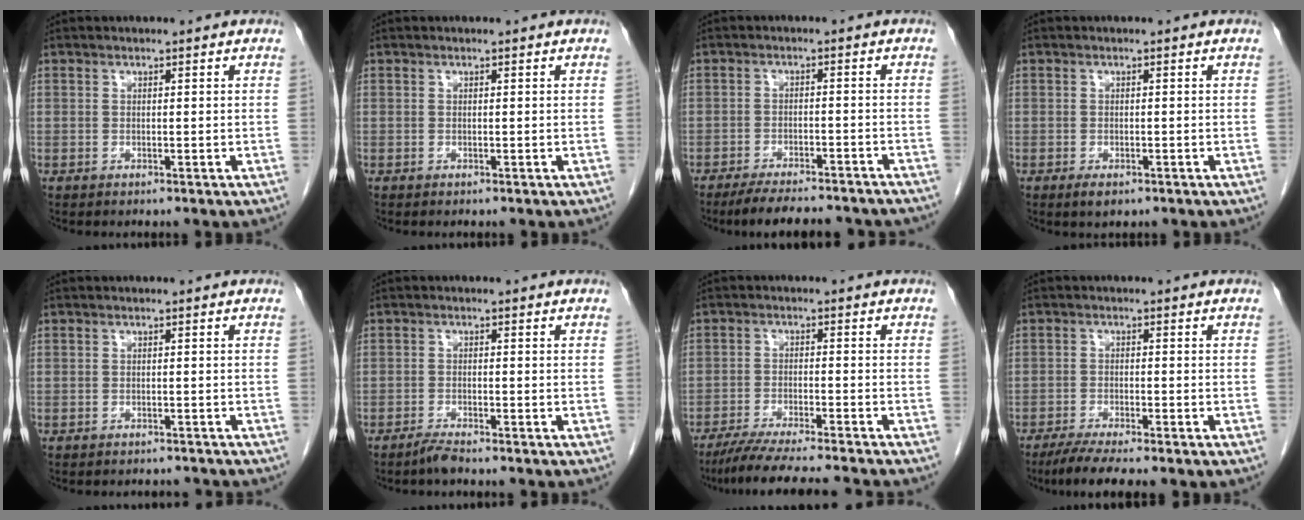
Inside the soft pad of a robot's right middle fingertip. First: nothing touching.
{"total": 0.0}
{"total": 13.6, "force": [-12.2, 2.4, 5.5], "torque": [-0.079, -0.008, -0.158]}
{"total": 1.9, "force": [-1.1, 0.9, 1.3], "torque": [-0.025, -0.001, -0.011]}
{"total": 3.7, "force": [-3.5, 0.9, 0.5], "torque": [-0.003, -0.004, -0.043]}
{"total": 1.8, "force": [-1.7, -0.1, 0.7], "torque": [-0.019, -0.004, -0.034]}
{"total": 12.3, "force": [-10.8, -0.5, 5.7], "torque": [-0.073, -0.023, -0.168]}
{"total": 5.6, "force": [-4.4, 0.0, 3.5], "torque": [-0.058, -0.013, -0.072]}